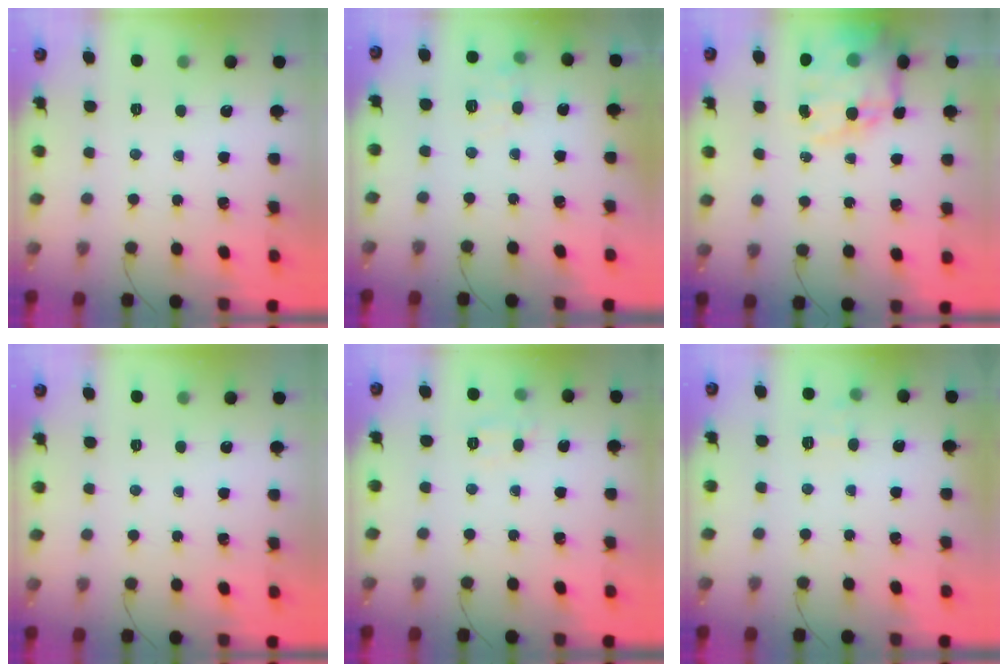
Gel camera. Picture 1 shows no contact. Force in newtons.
{"total": 6.3, "press": 6.0, "slide": 2.0}
{"total": 18.7, "press": 18.2, "slide": 4.2}
{"total": 0.0}
{"total": 6.7, "press": 6.5, "slide": 1.4}
{"total": 6.8, "press": 6.6, "slide": 1.6}